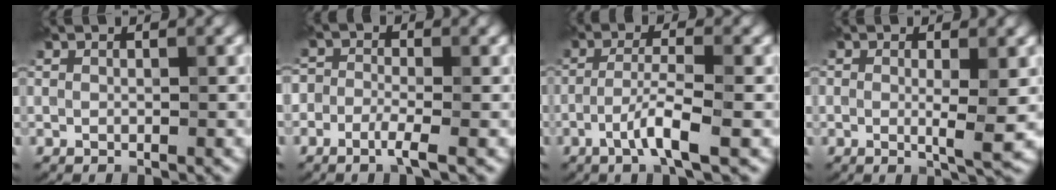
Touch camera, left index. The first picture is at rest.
{"total": 2.1, "force": [-1.2, 0.8, 1.6], "torque": [-0.032, 0.001, -0.030]}
{"total": 3.8, "force": [-1.5, 0.4, 3.4], "torque": [-0.064, 0.008, -0.036]}
{"total": 2.8, "force": [0.0, 0.5, 2.8], "torque": [-0.043, -0.010, -0.001]}